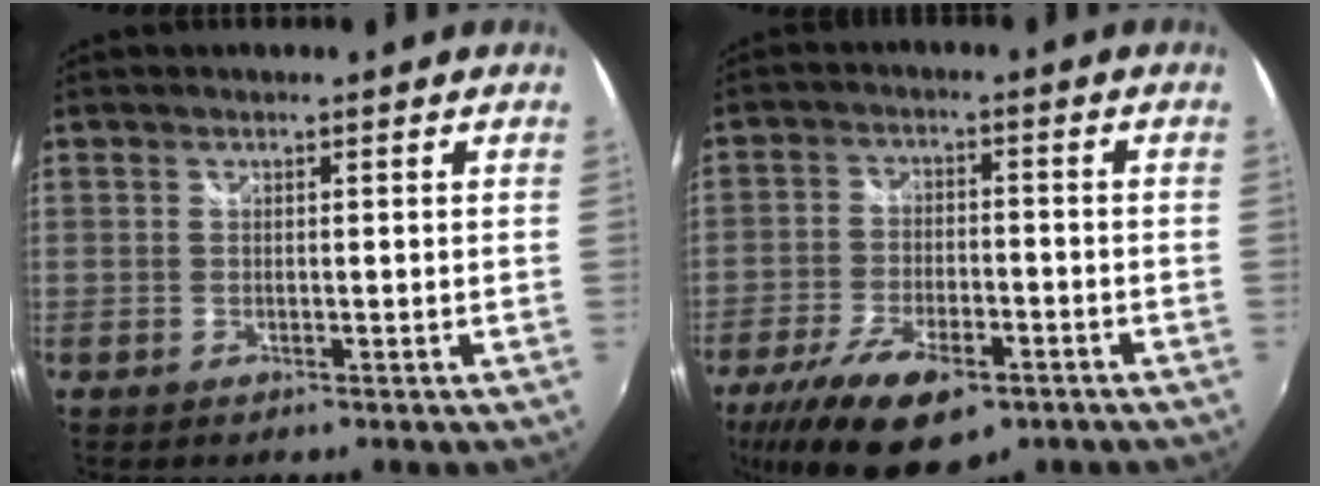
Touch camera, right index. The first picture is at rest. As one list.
[{"total": 16.1, "force": [-10.0, 6.5, 10.9], "torque": [-0.227, -0.040, -0.165]}]